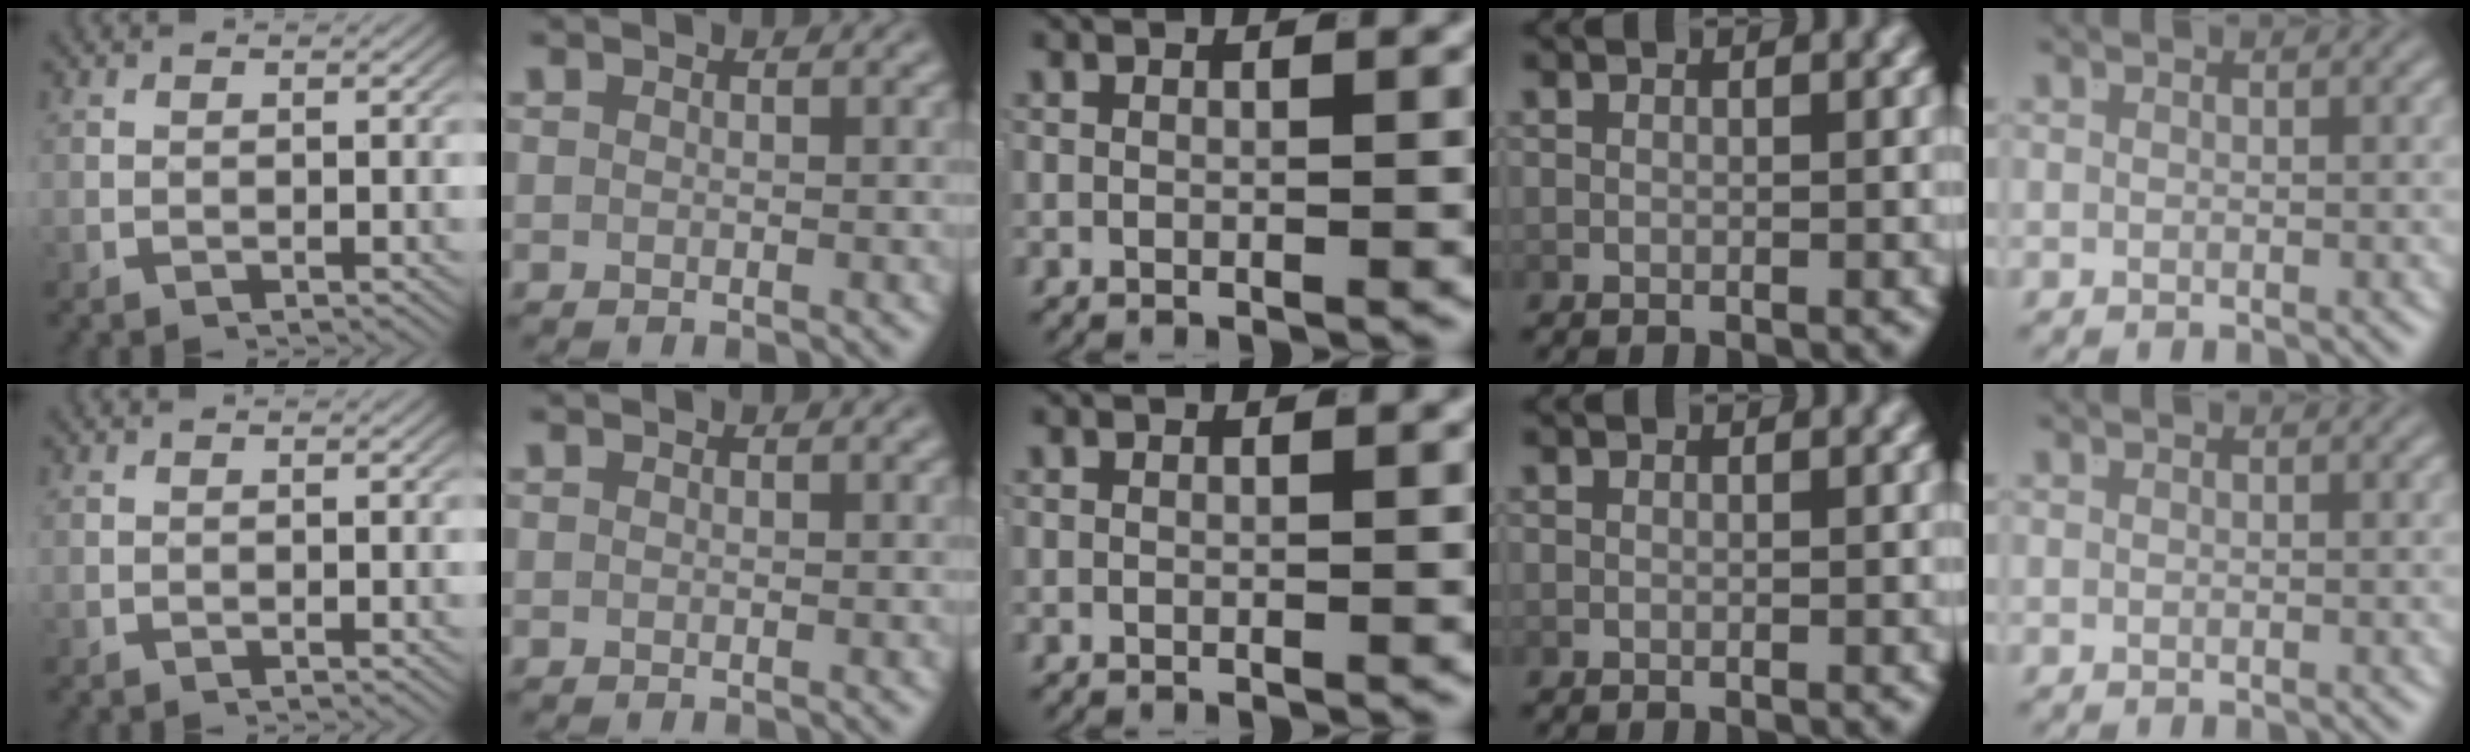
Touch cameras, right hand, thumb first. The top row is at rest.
{}